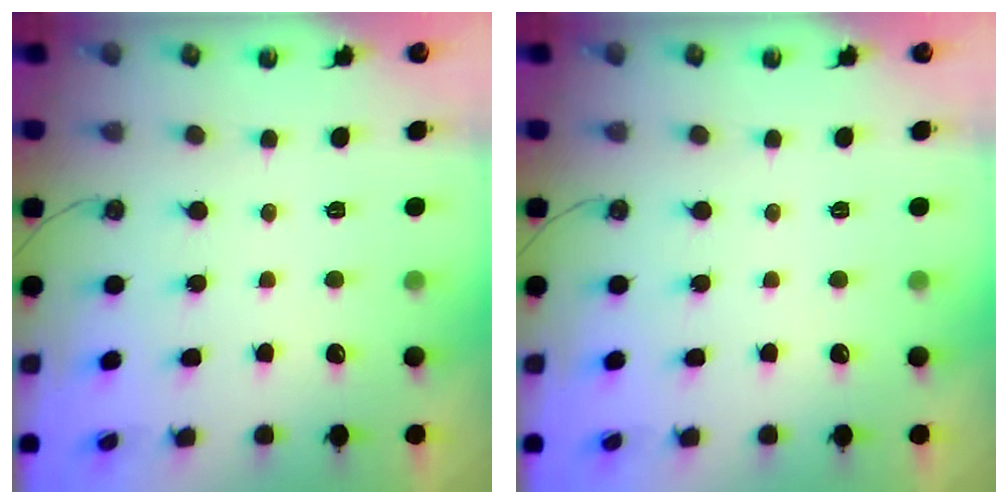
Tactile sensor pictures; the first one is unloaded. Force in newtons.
{"total": 0.0}